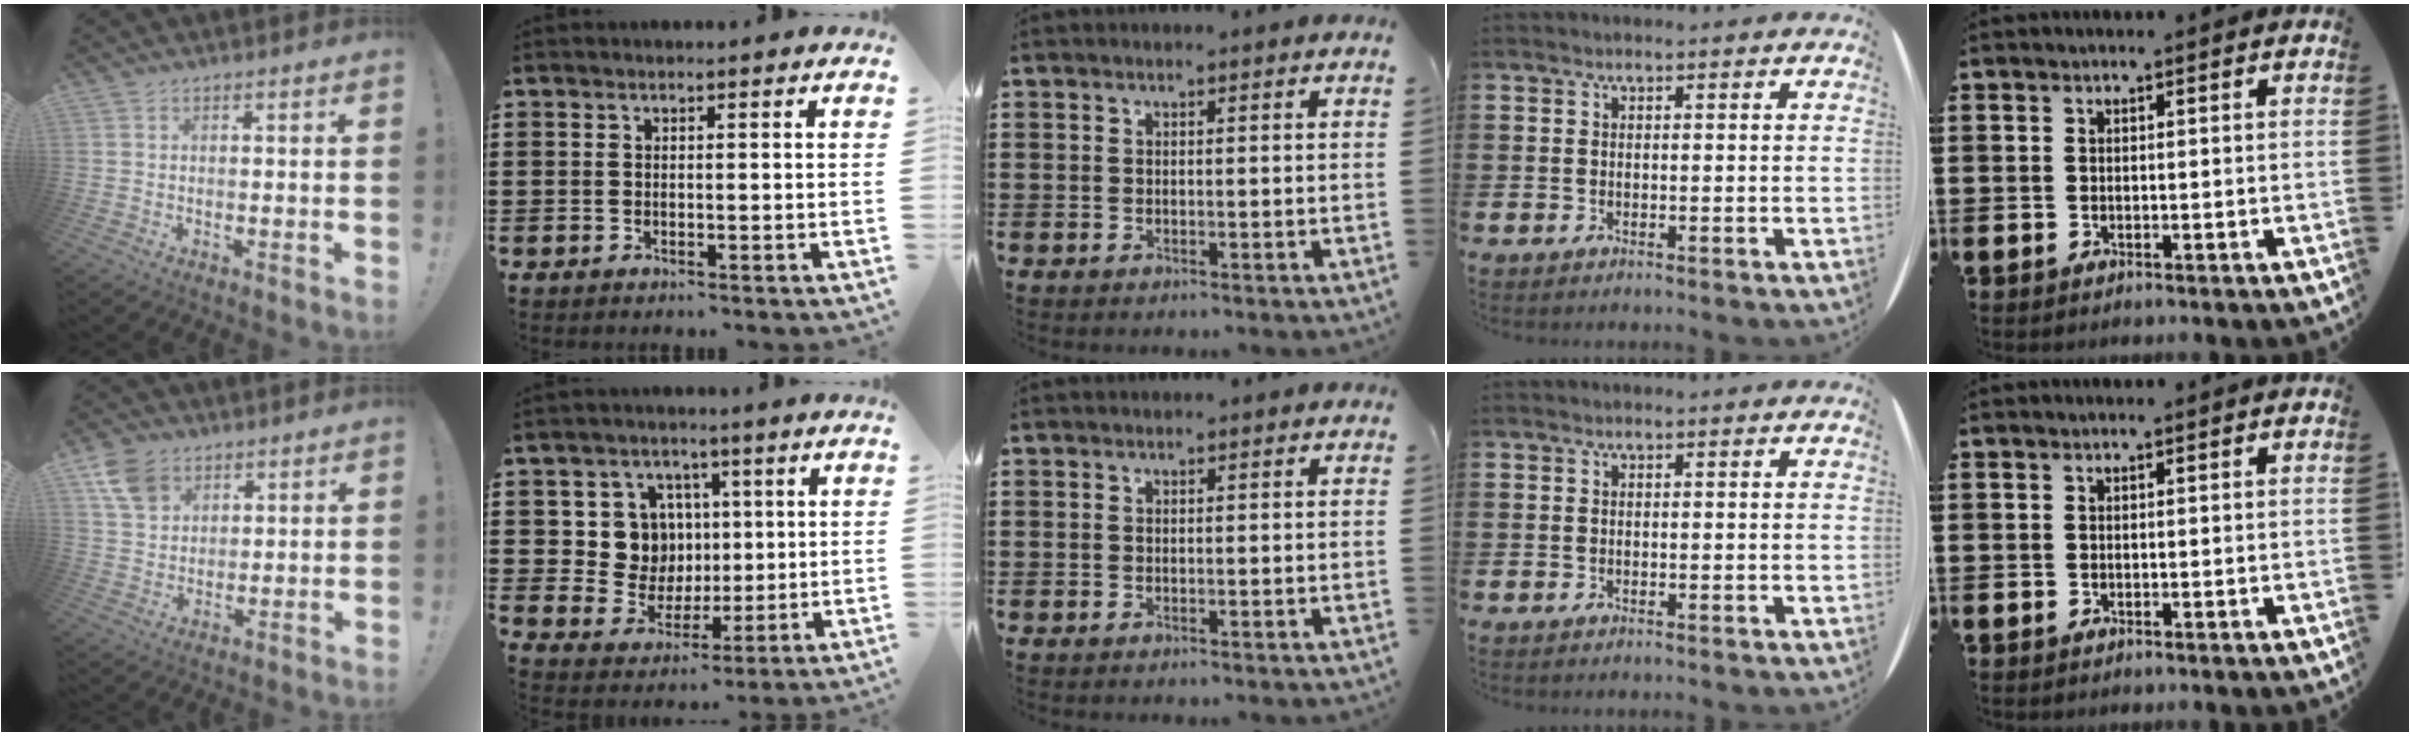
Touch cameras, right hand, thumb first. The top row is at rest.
{"thumb": {"total": 9.0, "force": [5.1, 6.4, 3.8], "torque": [-0.069, -0.013, 0.104]}, "index": {"total": 8.8, "force": [2.2, 8.2, 2.2], "torque": [-0.070, 0.005, 0.047]}}